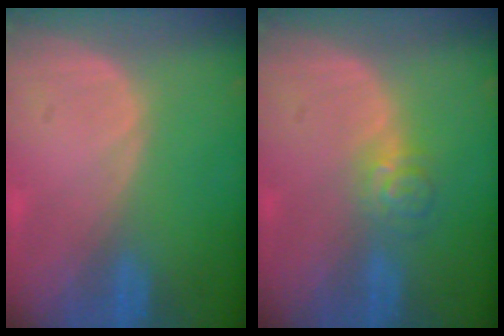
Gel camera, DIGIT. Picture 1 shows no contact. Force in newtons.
{"total": 3.6, "press": 3.5, "slide": 0.7}